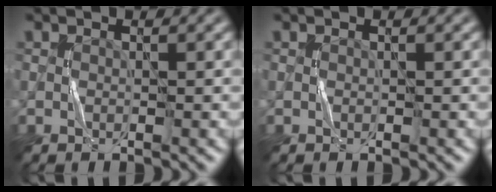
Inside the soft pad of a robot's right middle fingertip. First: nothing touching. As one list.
[{"total": 0.0}]